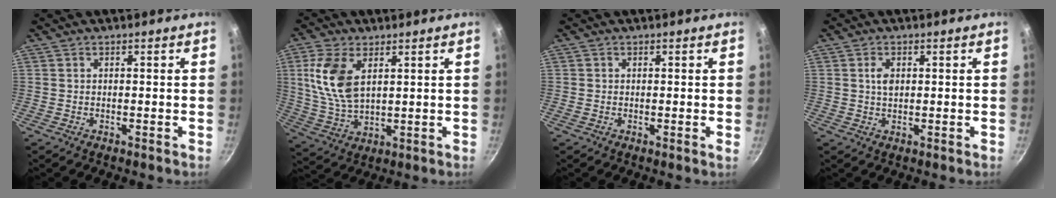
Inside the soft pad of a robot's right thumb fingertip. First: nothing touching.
{"total": 11.7, "force": [3.7, 6.5, 9.0], "torque": [-0.176, -0.015, 0.079]}
{"total": 0.5, "force": [0.0, 0.3, 0.4], "torque": [-0.005, -0.006, -0.005]}
{"total": 2.5, "force": [0.6, 1.6, 1.8], "torque": [-0.028, -0.001, 0.011]}